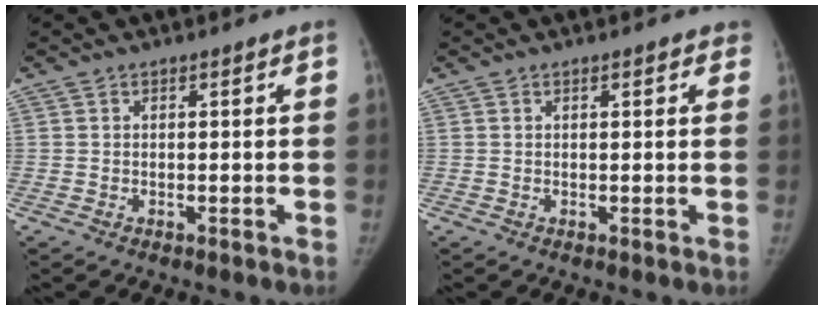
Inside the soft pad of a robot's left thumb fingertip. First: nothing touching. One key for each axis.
{"total": 1.9, "fx": 1.3, "fy": 0.8, "fz": 1.2, "tx": -0.002, "ty": 0.000, "tz": 0.011}